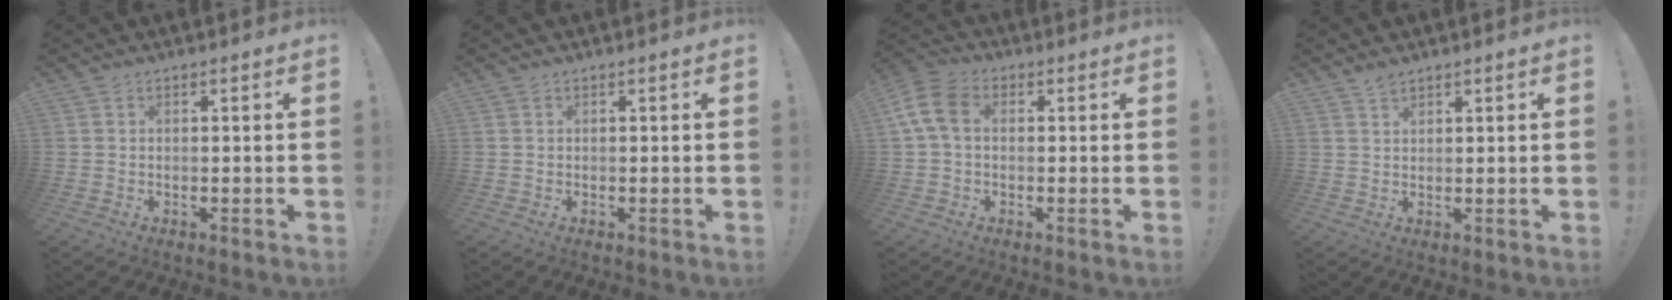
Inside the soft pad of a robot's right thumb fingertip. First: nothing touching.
{"total": 0.0}
{"total": 9.0, "force": [1.5, 6.0, 6.5], "torque": [-0.136, 0.011, 0.034]}
{"total": 2.2, "force": [1.9, 0.7, 1.0], "torque": [-0.009, -0.012, 0.033]}